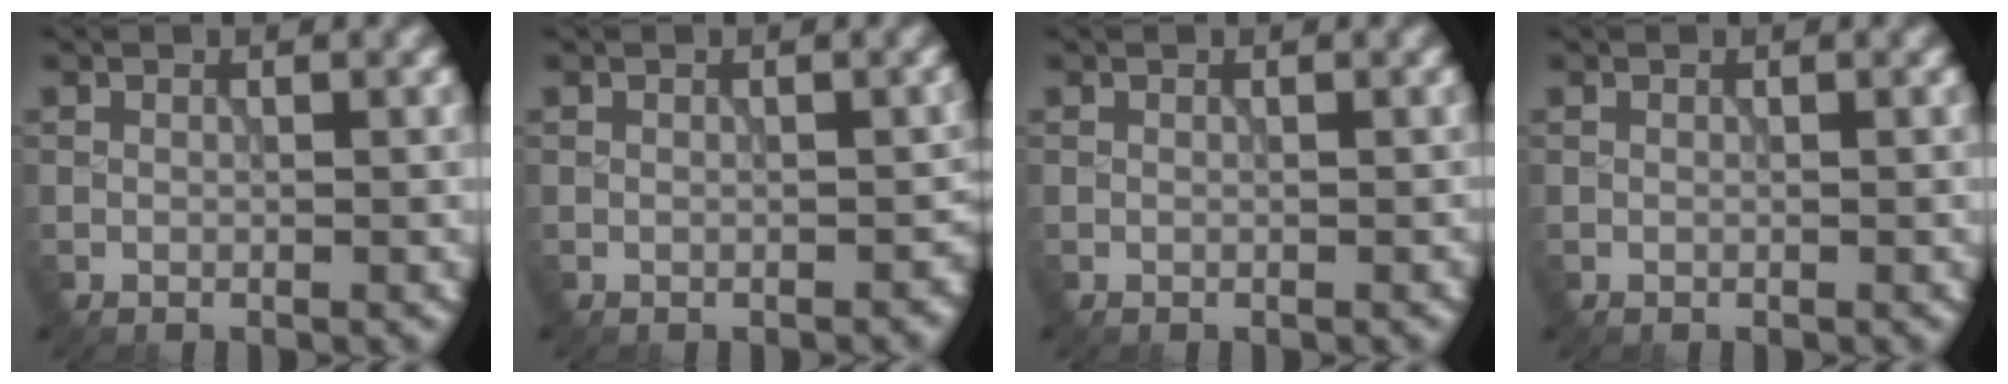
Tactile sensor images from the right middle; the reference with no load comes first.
{"total": 1.5, "force": [-0.4, 1.0, 1.0], "torque": [-0.013, -0.007, -0.003]}
{"total": 0.0}
{"total": 0.0}